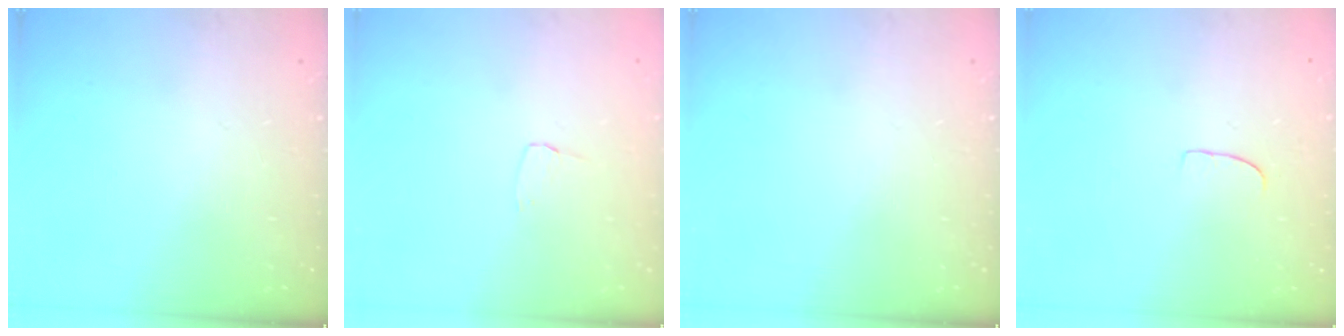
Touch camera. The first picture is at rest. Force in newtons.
{"total": 2.6, "press": 2.6, "slide": 0.2}
{"total": 0.0}
{"total": 5.0, "press": 4.9, "slide": 0.5}